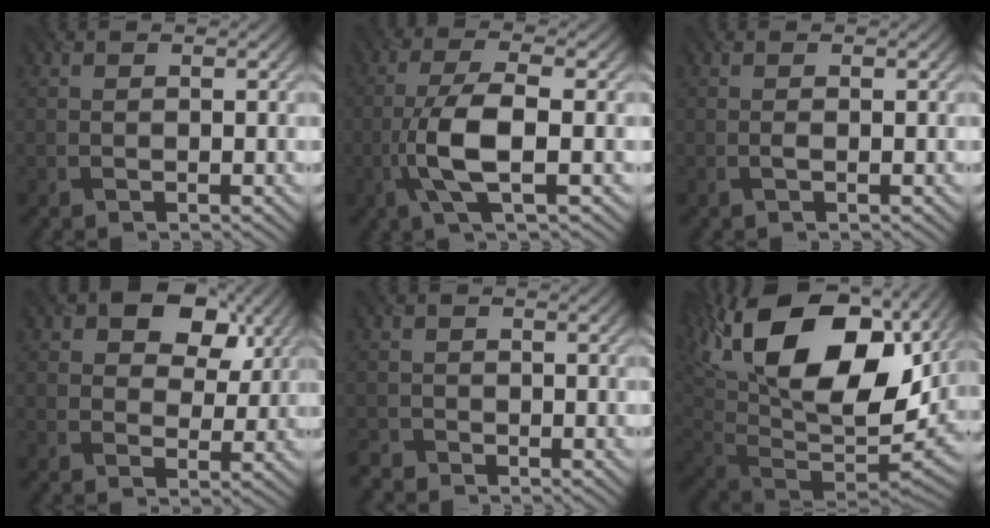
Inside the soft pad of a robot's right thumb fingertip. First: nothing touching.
{"total": 7.1, "force": [-1.6, 2.0, 6.6], "torque": [-0.139, 0.007, -0.039]}
{"total": 0.7, "force": [-0.1, 0.0, 0.7], "torque": [-0.017, 0.001, -0.003]}
{"total": 8.7, "force": [4.1, 5.5, 5.4], "torque": [-0.078, 0.004, 0.059]}
{"total": 1.7, "force": [-1.4, 1.0, 0.0], "torque": [0.000, -0.002, -0.037]}
{"total": 20.4, "force": [8.8, 11.3, 14.6], "torque": [-0.311, 0.029, 0.155]}